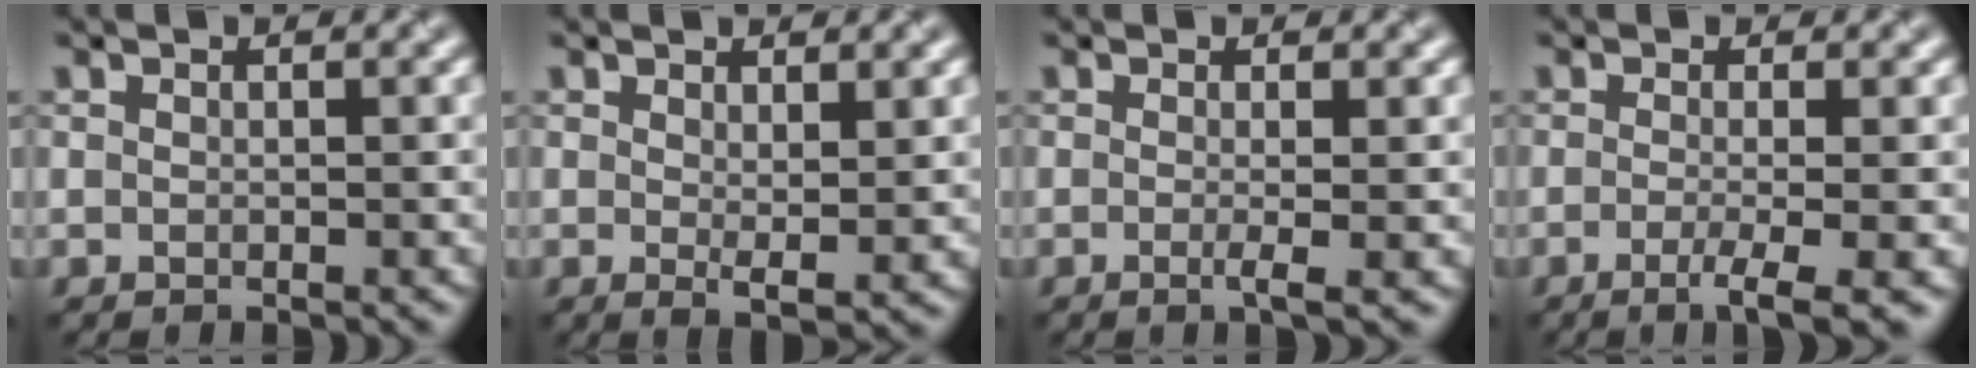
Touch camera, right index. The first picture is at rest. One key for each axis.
{"total": 2.0, "fx": 0.8, "fy": 0.5, "fz": 1.7, "tx": -0.028, "ty": -0.011, "tz": 0.016}
{"total": 1.9, "fx": -0.3, "fy": 0.4, "fz": 1.9, "tx": -0.030, "ty": -0.007, "tz": -0.008}
{"total": 3.7, "fx": -1.3, "fy": 0.8, "fz": 3.3, "tx": -0.052, "ty": -0.008, "tz": -0.026}